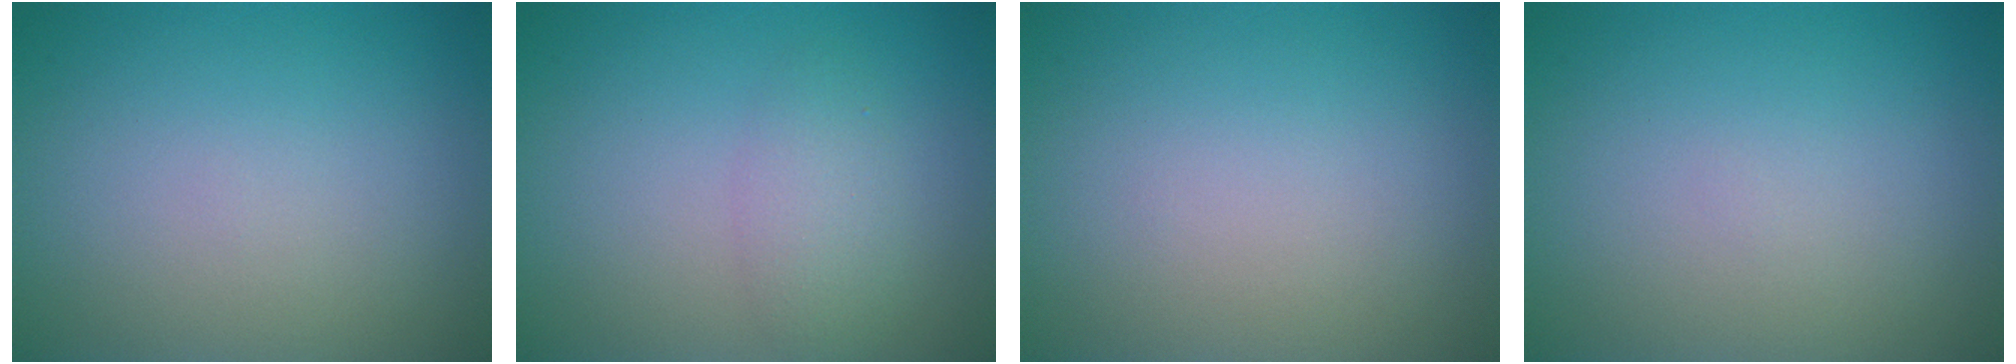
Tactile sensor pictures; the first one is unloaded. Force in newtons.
{"total": 2.2, "press": 2.2, "slide": 0.1}
{"total": 0.0}
{"total": 0.0}